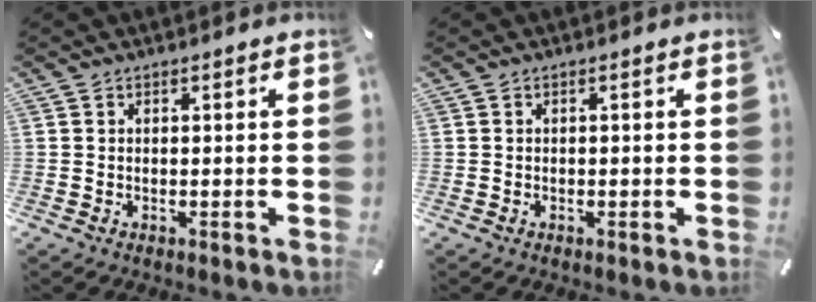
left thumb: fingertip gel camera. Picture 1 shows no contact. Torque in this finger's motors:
{"motor_torque": [-0.17, -0.13, -0.09, -0.04, 0.00]}